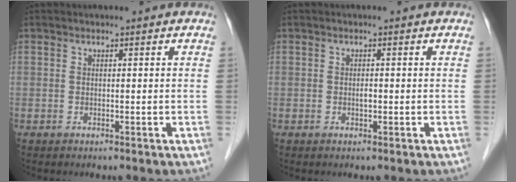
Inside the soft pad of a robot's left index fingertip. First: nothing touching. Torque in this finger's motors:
{"motor_torque": [0.09, 0.07, 0.00, 0.00]}